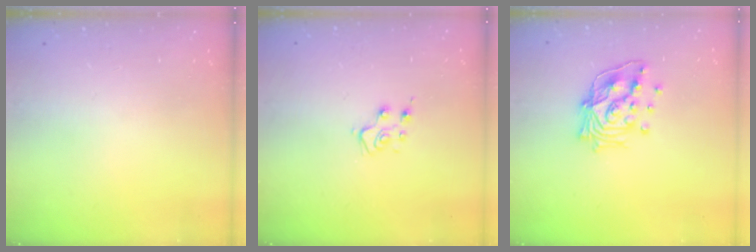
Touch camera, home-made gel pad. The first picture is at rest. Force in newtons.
{"total": 6.2, "press": 6.1, "slide": 0.8}
{"total": 15.3, "press": 15.2, "slide": 1.1}